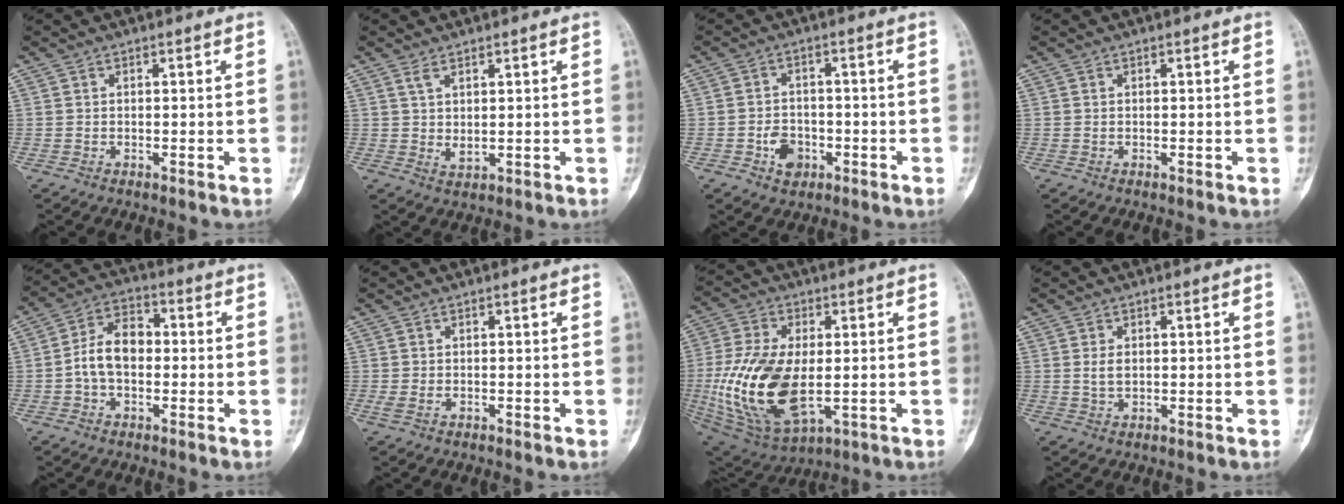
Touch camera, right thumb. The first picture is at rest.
{"total": 2.9, "force": [1.2, 1.2, 2.4], "torque": [-0.050, -0.009, 0.031]}
{"total": 4.9, "force": [-2.0, 3.7, 2.6], "torque": [-0.026, 0.014, -0.032]}
{"total": 0.0}
{"total": 8.7, "force": [-0.7, 5.8, 6.5], "torque": [-0.109, 0.030, -0.024]}
{"total": 1.2, "force": [-0.3, 0.7, 0.9], "torque": [-0.028, 0.001, -0.003]}
{"total": 20.1, "force": [-1.5, 10.8, 16.9], "torque": [-0.351, -0.012, -0.007]}
{"total": 2.4, "force": [0.4, 1.5, 1.9], "torque": [-0.034, -0.003, 0.011]}